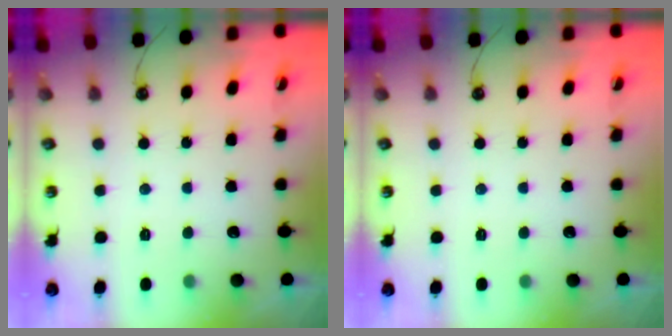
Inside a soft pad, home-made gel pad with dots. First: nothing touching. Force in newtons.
{"total": 0.0}